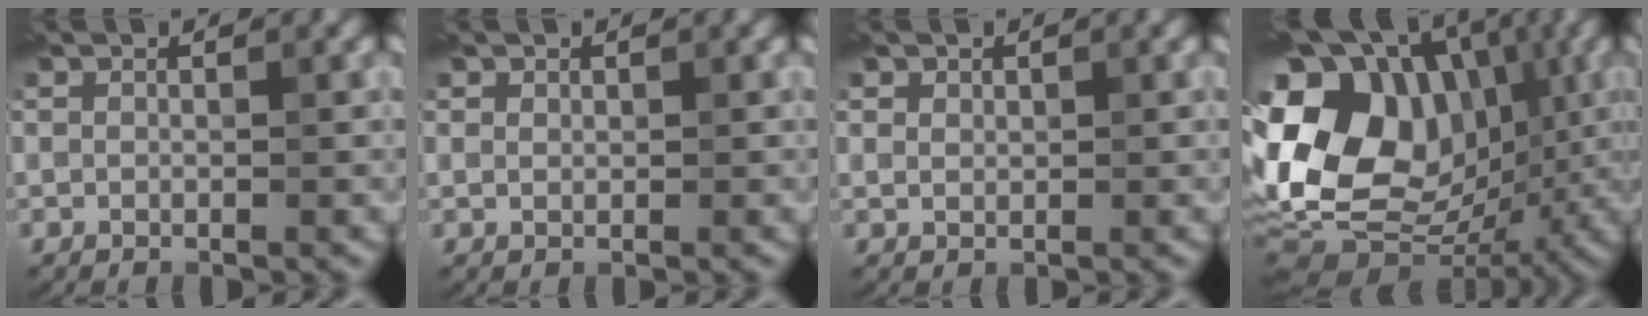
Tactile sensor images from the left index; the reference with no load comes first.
{"total": 0.7, "force": [0.4, 0.5, 0.1], "torque": [-0.003, -0.004, 0.013]}
{"total": 1.6, "force": [1.0, 1.2, 0.6], "torque": [-0.022, 0.001, 0.030]}
{"total": 19.2, "force": [1.9, 14.5, 12.4], "torque": [-0.233, 0.026, 0.039]}